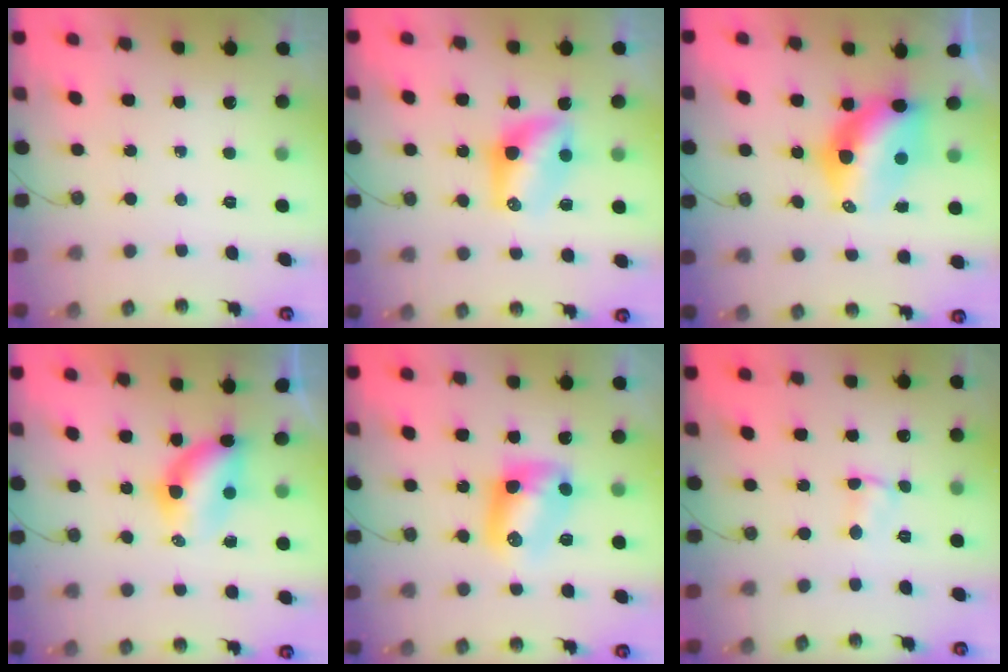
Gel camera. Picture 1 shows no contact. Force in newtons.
{"total": 9.9, "press": 8.9, "slide": 4.4}
{"total": 10.4, "press": 10.4, "slide": 0.9}
{"total": 5.8, "press": 5.8, "slide": 0.5}
{"total": 9.6, "press": 9.5, "slide": 1.2}
{"total": 1.7, "press": 1.7, "slide": 0.3}